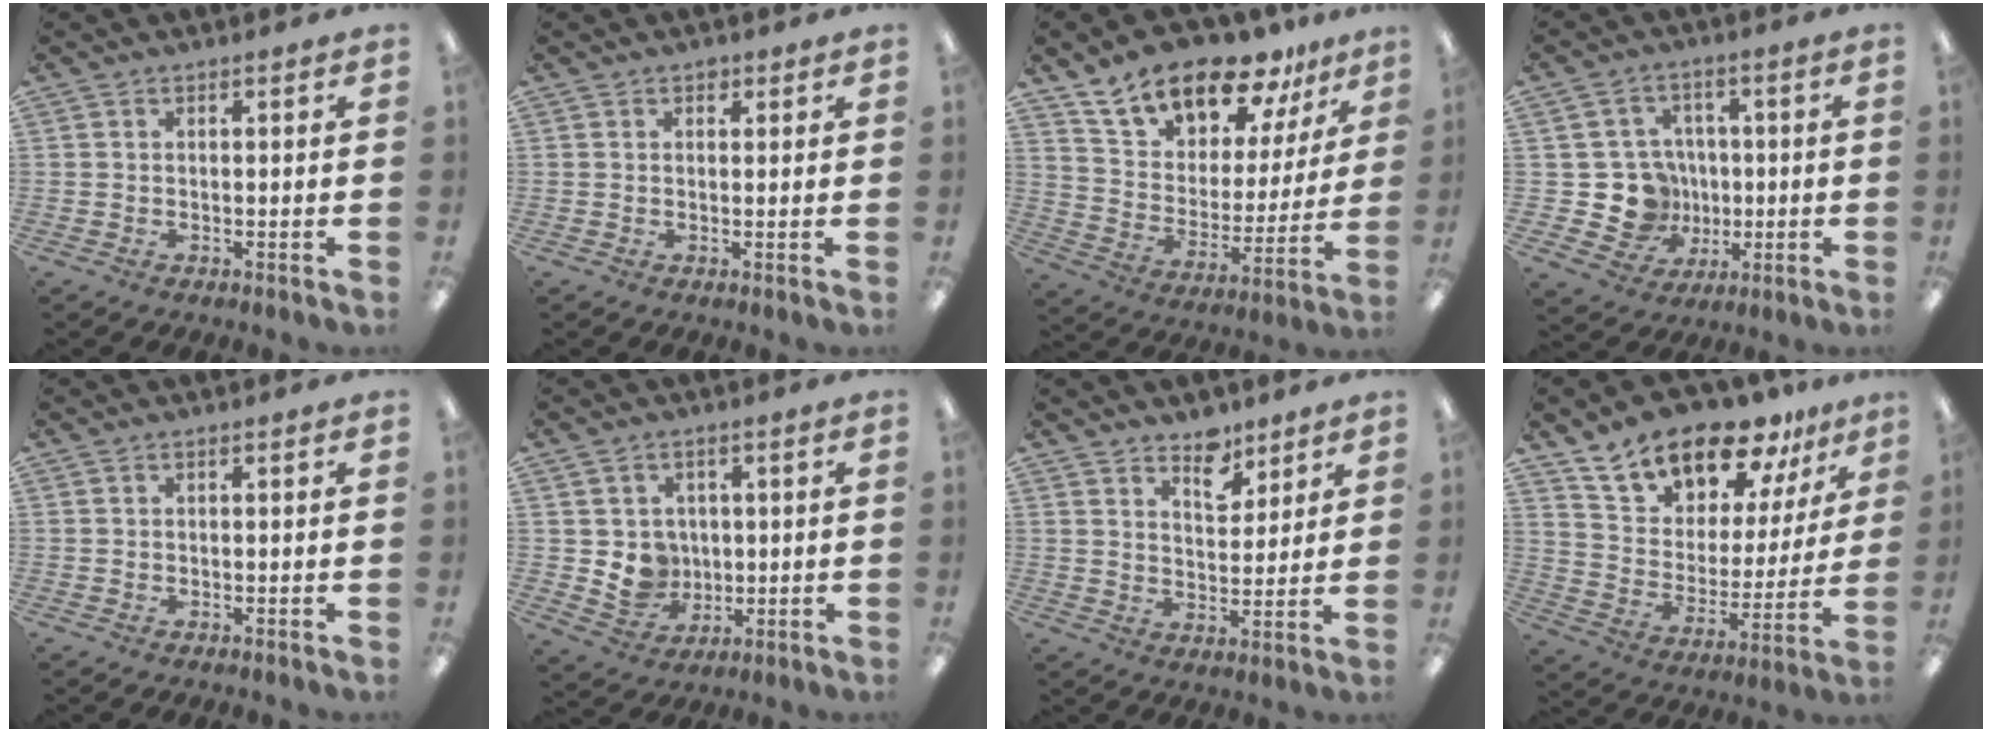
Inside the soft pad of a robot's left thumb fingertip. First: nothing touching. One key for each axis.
{"total": 1.4, "fx": 0.9, "fy": 1.0, "fz": 0.6, "tx": -0.004, "ty": 0.000, "tz": 0.014}
{"total": 17.3, "fx": 14.1, "fy": 7.8, "fz": 6.4, "tx": -0.123, "ty": -0.099, "tz": 0.252}
{"total": 11.2, "fx": -0.5, "fy": 10.6, "fz": 3.5, "tx": -0.075, "ty": 0.006, "tz": 0.004}
{"total": 0.0}
{"total": 6.8, "fx": 0.7, "fy": 6.6, "fz": 1.5, "tx": -0.028, "ty": 0.000, "tz": 0.021}
{"total": 7.3, "fx": 5.8, "fy": 3.8, "fz": 2.3, "tx": -0.010, "ty": -0.039, "tz": 0.099}
{"total": 17.5, "fx": 14.7, "fy": 7.6, "fz": 5.9, "tx": -0.120, "ty": -0.108, "tz": 0.263}